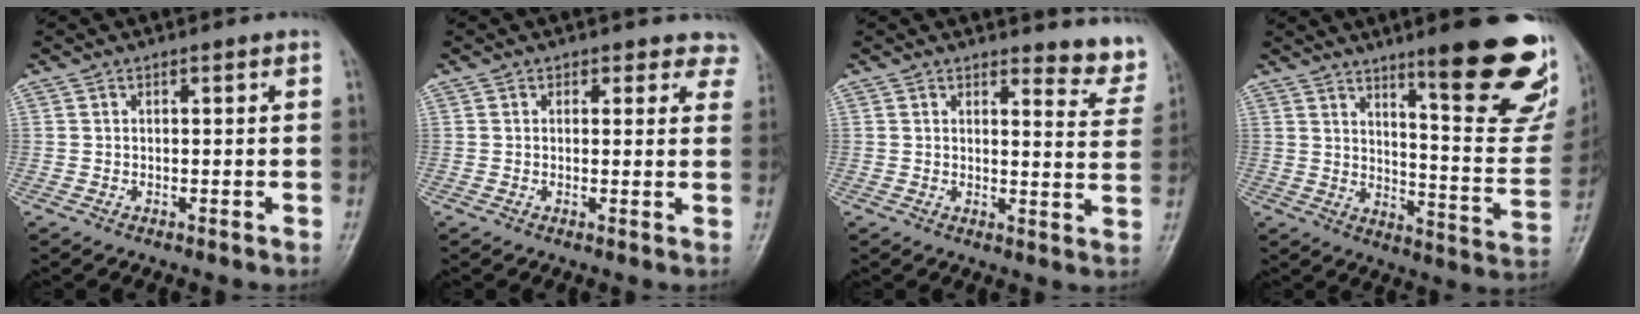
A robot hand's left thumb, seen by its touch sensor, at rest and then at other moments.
{"total": 4.5, "force": [3.7, 2.6, 0.1], "torque": [0.048, -0.012, 0.017]}
{"total": 6.6, "force": [6.3, 1.9, 1.0], "torque": [0.019, -0.055, 0.055]}
{"total": 22.8, "force": [13.8, 4.4, 17.5], "torque": [-0.191, -0.085, 0.195]}